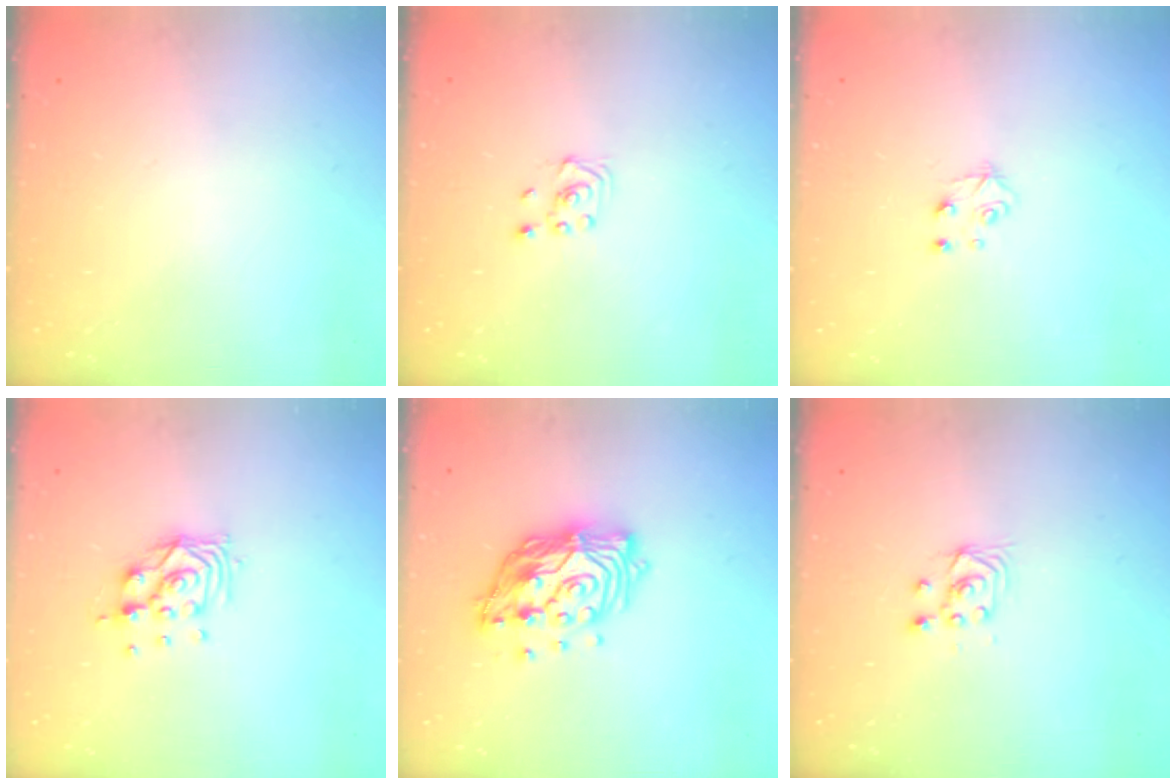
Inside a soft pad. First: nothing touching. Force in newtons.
{"total": 1.9, "press": 1.8, "slide": 0.6}
{"total": 4.0, "press": 3.9, "slide": 0.4}
{"total": 9.3, "press": 9.3, "slide": 0.9}
{"total": 14.9, "press": 14.9, "slide": 1.3}
{"total": 2.9, "press": 2.7, "slide": 1.0}